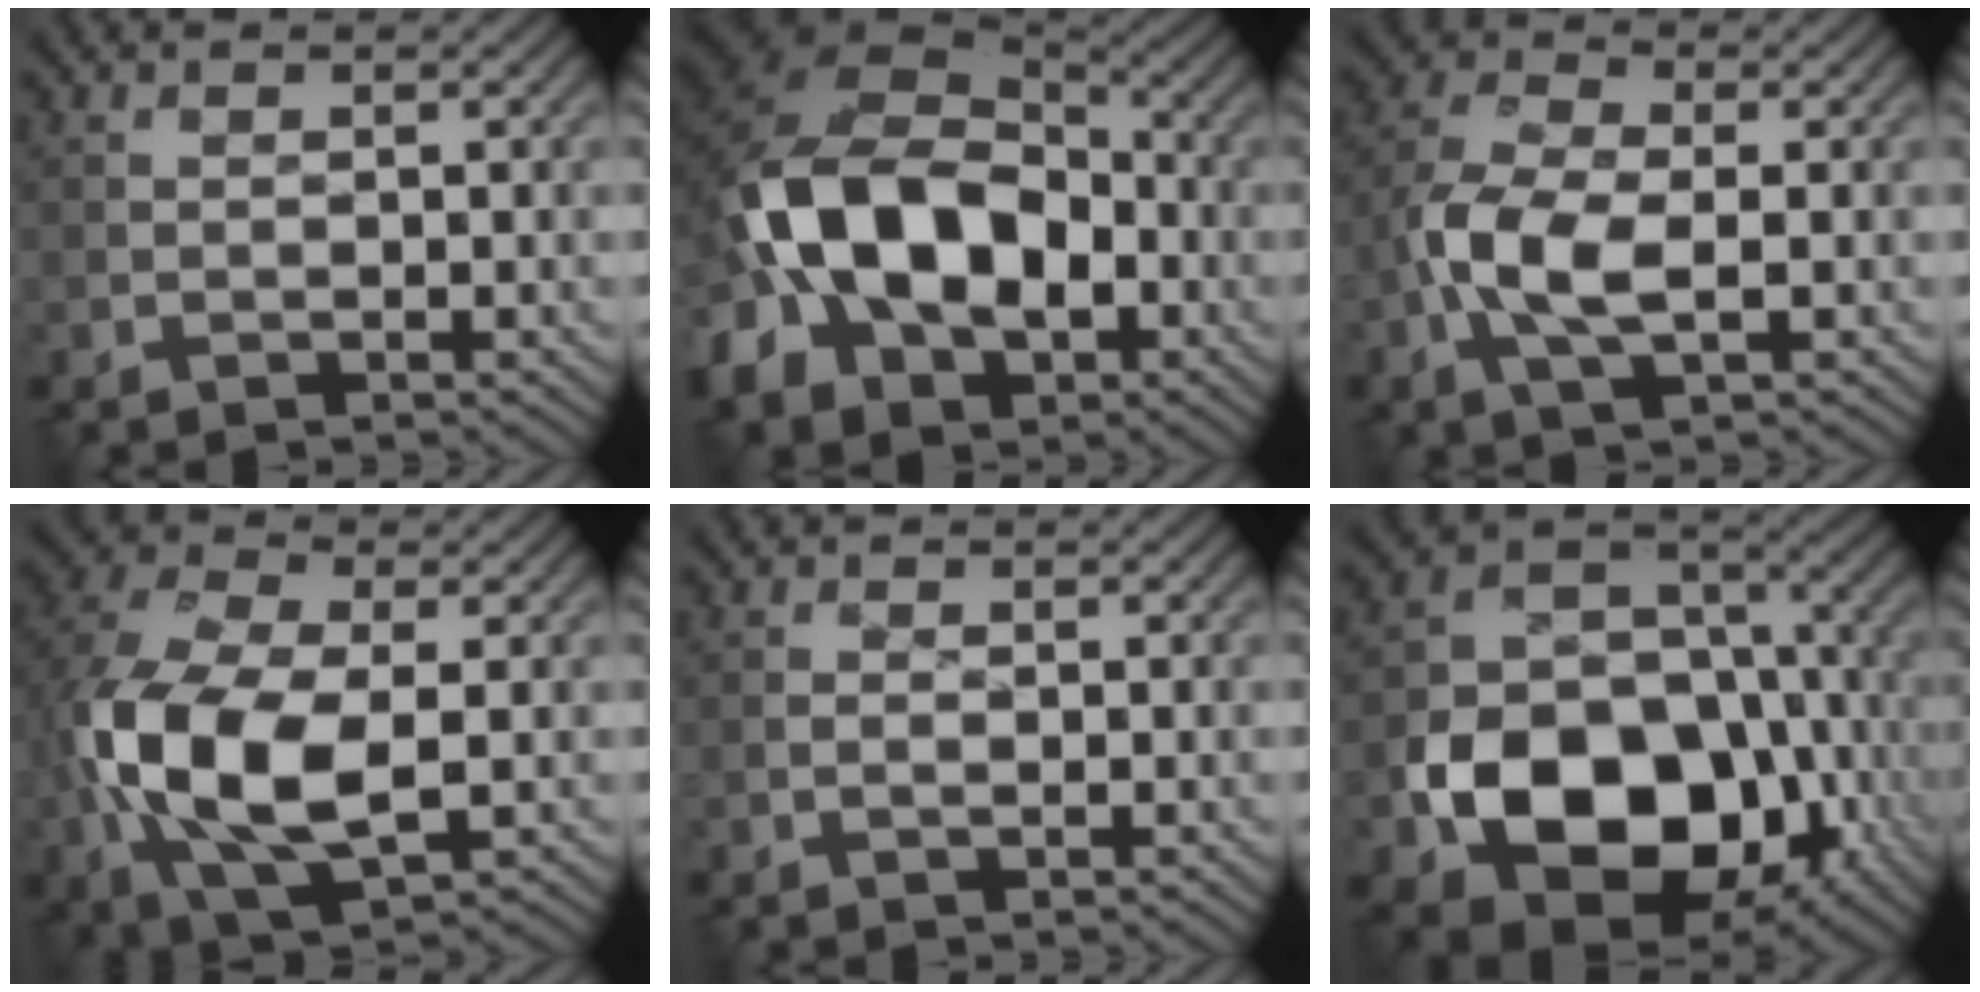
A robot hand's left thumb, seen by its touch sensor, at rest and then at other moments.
{"total": 16.2, "force": [-3.9, 11.1, 11.1], "torque": [-0.238, -0.016, -0.081]}
{"total": 7.5, "force": [-1.7, 3.6, 6.4], "torque": [-0.152, 0.008, -0.041]}
{"total": 13.5, "force": [-1.8, 7.7, 11.0], "torque": [-0.269, -0.006, -0.037]}
{"total": 0.9, "force": [-0.4, 0.4, 0.8], "torque": [-0.016, 0.004, -0.008]}
{"total": 16.0, "force": [-5.5, 11.5, 9.6], "torque": [-0.169, -0.044, -0.098]}